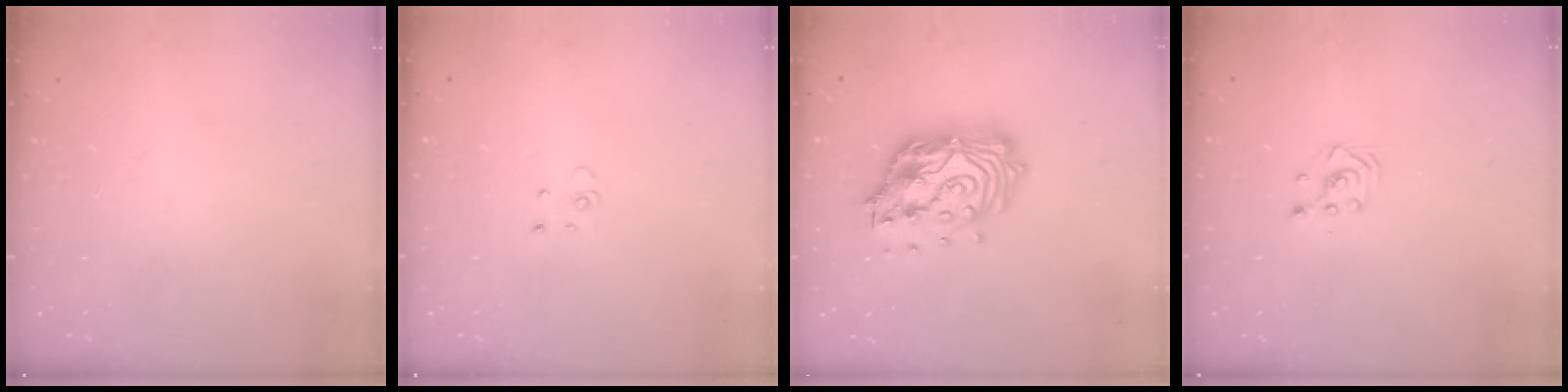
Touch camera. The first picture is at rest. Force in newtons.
{"total": 2.9, "press": 2.9, "slide": 0.2}
{"total": 17.1, "press": 17.0, "slide": 1.5}
{"total": 2.9, "press": 2.8, "slide": 0.3}